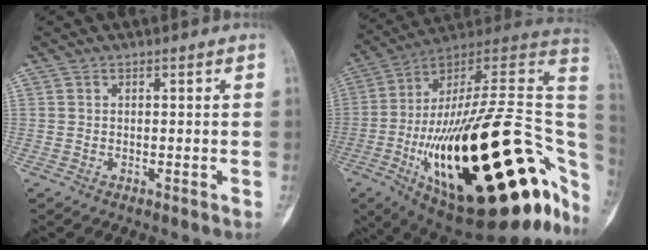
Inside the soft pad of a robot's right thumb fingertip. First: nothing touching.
{"total": 46.7, "force": [-10.9, 17.7, 41.8], "torque": [-0.573, 0.051, -0.168]}